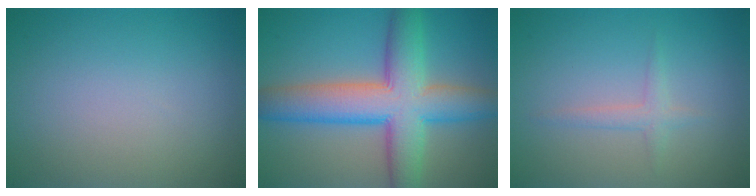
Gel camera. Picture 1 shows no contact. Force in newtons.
{"total": 9.7, "press": 9.7, "slide": 0.2}
{"total": 1.3, "press": 1.3, "slide": 0.1}